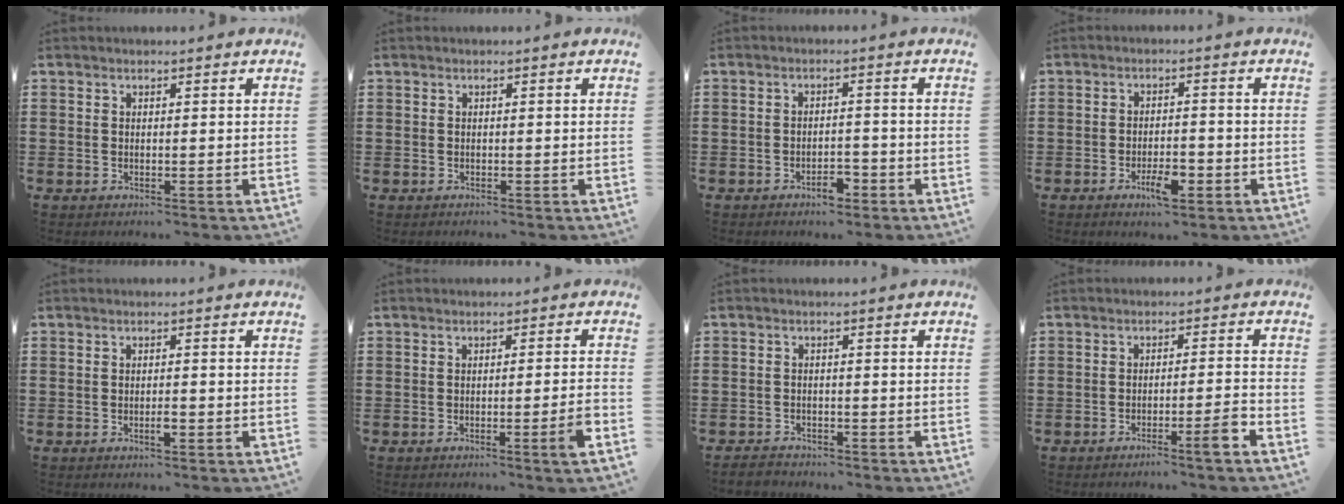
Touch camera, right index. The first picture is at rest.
{"total": 0.0}
{"total": 3.1, "force": [-2.2, 1.2, 1.8], "torque": [-0.031, 0.004, -0.042]}
{"total": 4.5, "force": [-2.2, 1.5, 3.5], "torque": [-0.063, 0.003, -0.040]}
{"total": 1.8, "force": [-0.8, 0.5, 1.6], "torque": [-0.029, -0.002, -0.013]}
{"total": 3.8, "force": [-1.5, -0.4, 3.4], "torque": [-0.054, -0.016, -0.025]}
{"total": 1.8, "force": [-1.7, 0.3, 0.0], "torque": [-0.006, 0.000, -0.038]}
{"total": 4.1, "force": [-2.6, -0.5, 3.1], "torque": [-0.049, -0.009, -0.046]}